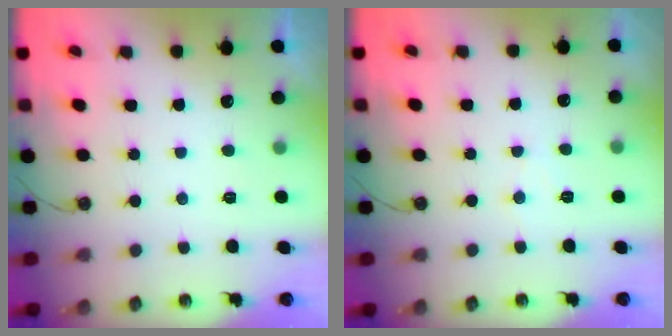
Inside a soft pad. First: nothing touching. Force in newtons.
{"total": 4.0, "press": 3.9, "slide": 0.6}